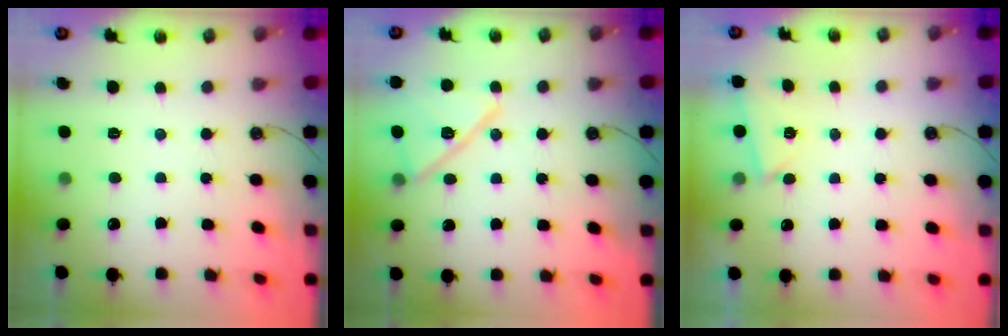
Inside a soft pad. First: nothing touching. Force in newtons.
{"total": 15.0, "press": 14.9, "slide": 0.8}
{"total": 2.4, "press": 2.3, "slide": 0.6}